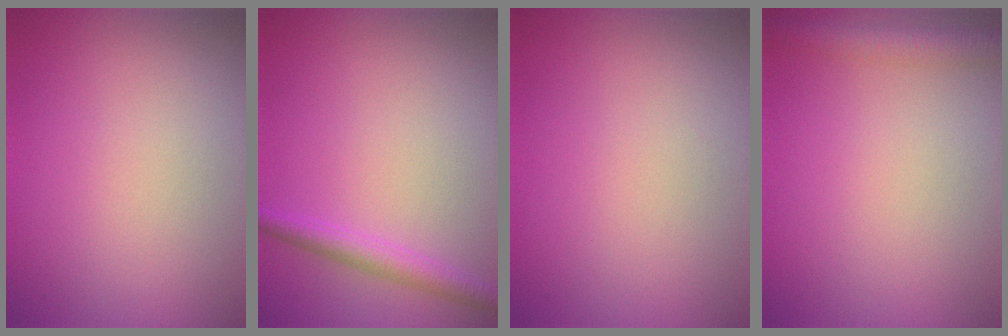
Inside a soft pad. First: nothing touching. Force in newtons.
{"total": 2.3, "press": 2.3, "slide": 0.1}
{"total": 0.0}
{"total": 3.4, "press": 3.3, "slide": 0.2}